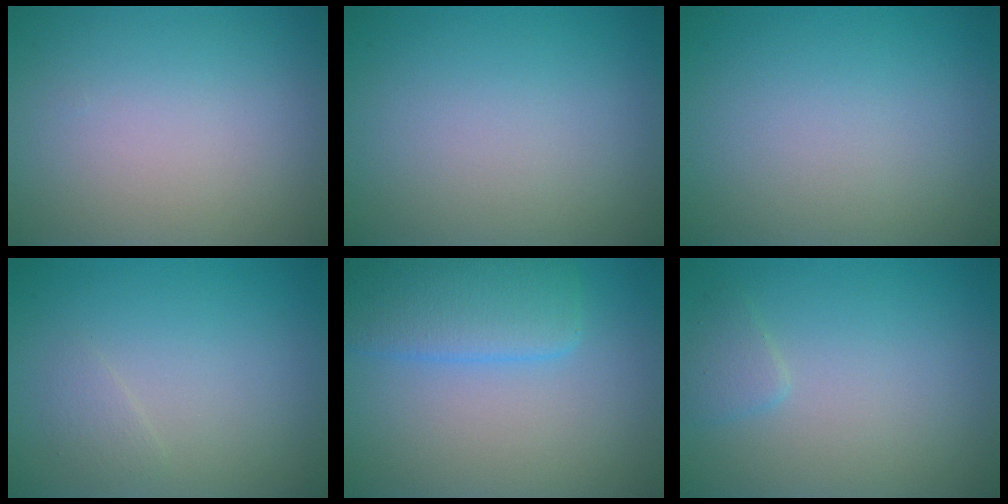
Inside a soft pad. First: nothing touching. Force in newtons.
{"total": 0.0}
{"total": 0.0}
{"total": 0.9, "press": 0.9, "slide": 0.0}
{"total": 4.8, "press": 4.8, "slide": 0.2}
{"total": 1.2, "press": 1.2, "slide": 0.1}